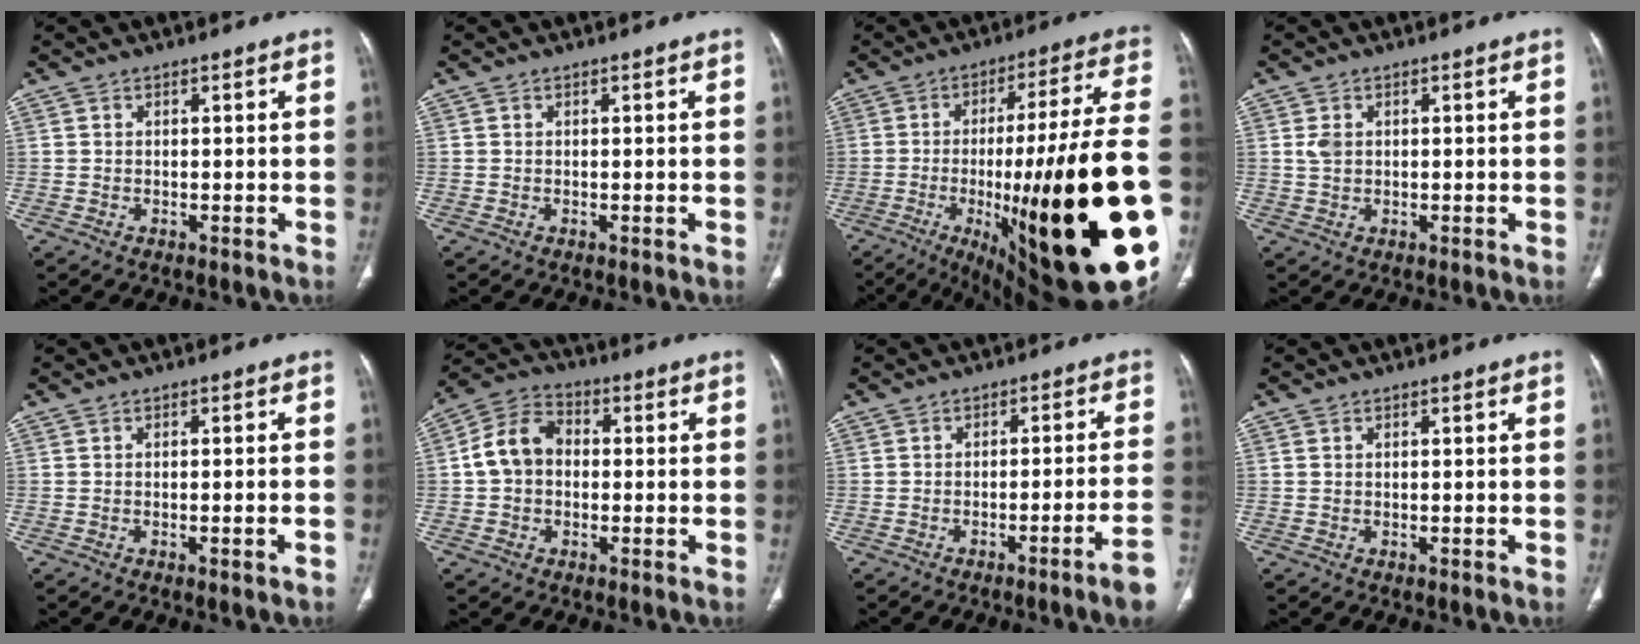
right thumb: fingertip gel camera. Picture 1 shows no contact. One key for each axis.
{"total": 0.0}
{"total": 36.9, "fx": -8.6, "fy": 7.9, "fz": 35.1, "tx": -0.448, "ty": 0.008, "tz": -0.119}
{"total": 2.2, "fx": 0.5, "fy": 1.6, "fz": 1.5, "tx": -0.030, "ty": 0.000, "tz": 0.013}
{"total": 1.9, "fx": -0.8, "fy": 0.2, "fz": 1.6, "tx": -0.034, "ty": 0.006, "tz": -0.010}
{"total": 8.8, "fx": -0.1, "fy": 6.9, "fz": 5.6, "tx": -0.093, "ty": 0.029, "tz": -0.015}
{"total": 7.3, "fx": -3.7, "fy": -1.1, "fz": 6.2, "tx": -0.088, "ty": 0.024, "tz": -0.053}
{"total": 0.0}